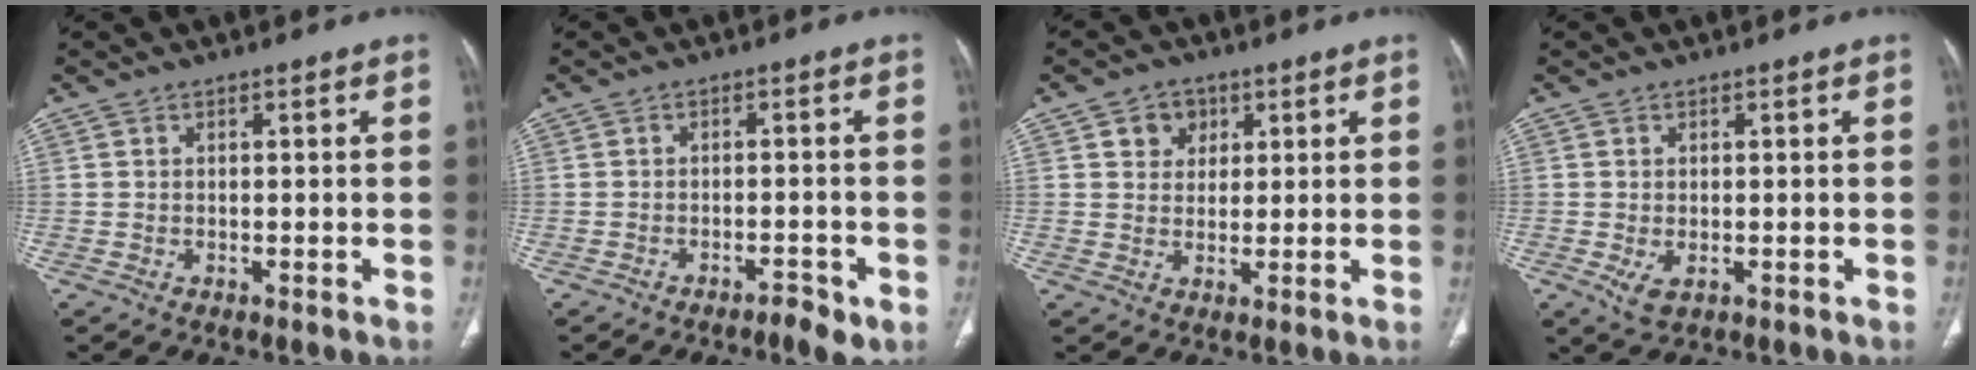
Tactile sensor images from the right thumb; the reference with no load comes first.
{"total": 3.7, "force": [-2.1, 1.1, 2.9], "torque": [-0.047, 0.012, -0.028]}
{"total": 4.8, "force": [2.0, 4.0, 1.6], "torque": [-0.003, -0.005, 0.032]}
{"total": 3.2, "force": [-0.9, 1.8, 2.5], "torque": [-0.049, -0.006, -0.006]}